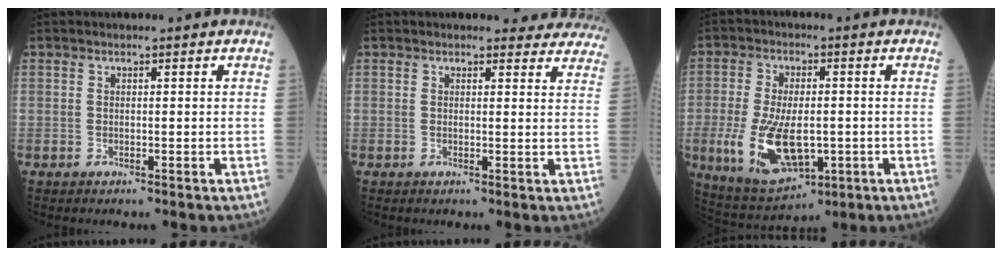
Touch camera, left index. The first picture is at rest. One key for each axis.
{"total": 8.2, "fx": 7.8, "fy": 2.3, "fz": 0.8, "tx": 0.031, "ty": -0.010, "tz": 0.052}
{"total": 12.5, "fx": -2.9, "fy": 6.0, "fz": 10.5, "tx": -0.205, "ty": -0.010, "tz": -0.036}